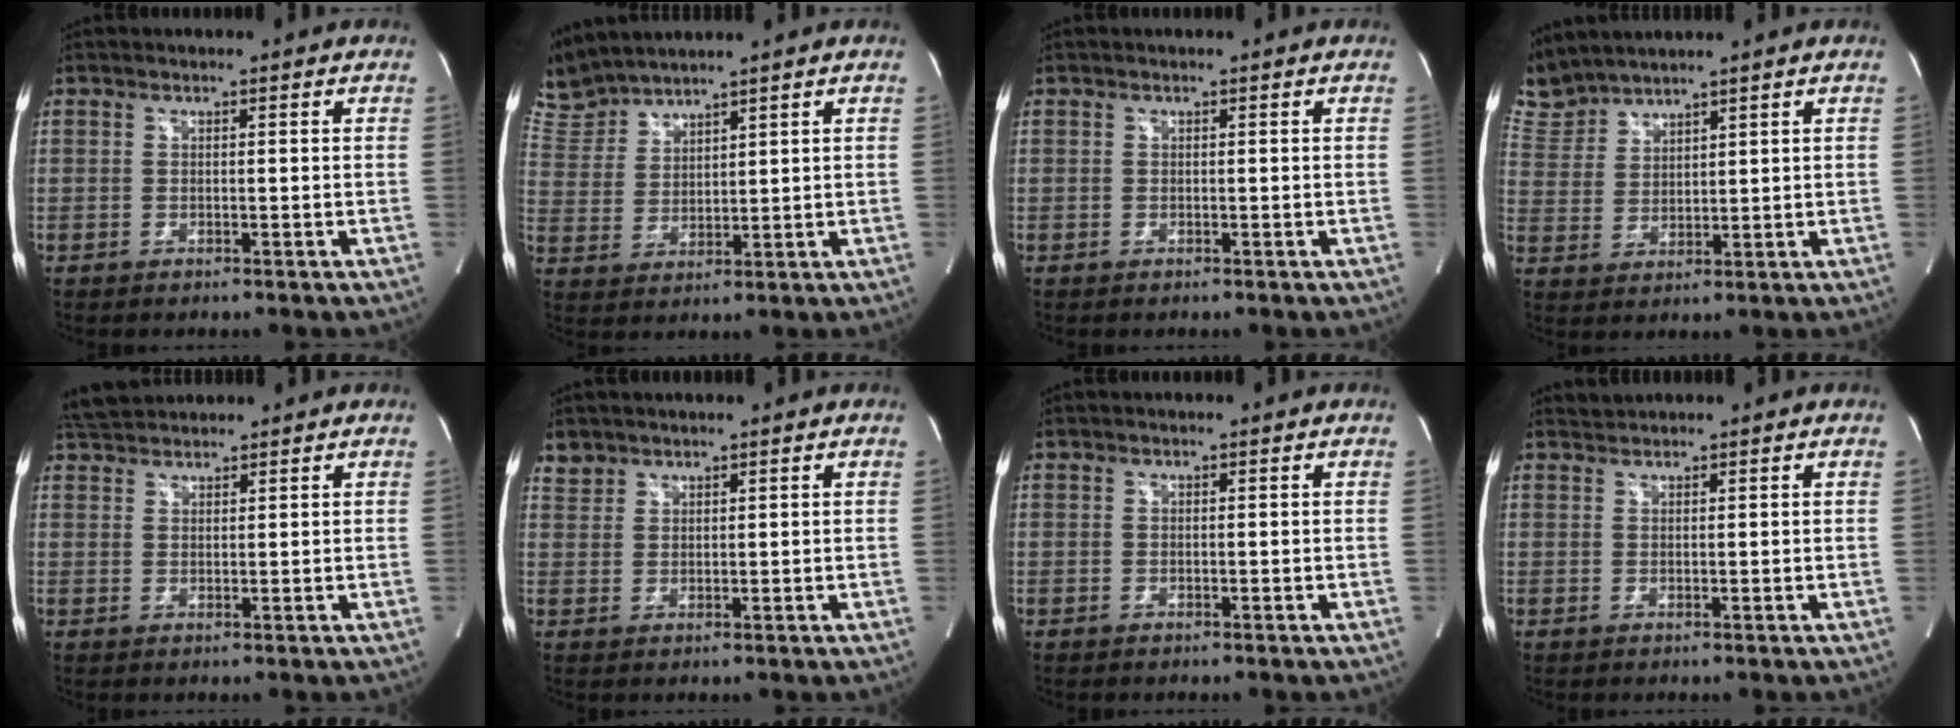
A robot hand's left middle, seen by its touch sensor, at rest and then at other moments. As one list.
[{"total": 7.4, "force": [7.4, 0.6, 0.5], "torque": [-0.032, 0.015, 0.164]}, {"total": 0.0}, {"total": 6.6, "force": [6.5, 0.8, 0.1], "torque": [-0.021, 0.015, 0.146]}, {"total": 4.0, "force": [3.9, 0.8, 0.6], "torque": [-0.022, 0.027, 0.076]}, {"total": 2.3, "force": [1.9, 1.2, -0.3], "torque": [0.008, 0.009, 0.036]}, {"total": 0.0}, {"total": 1.1, "force": [1.0, -0.2, -0.4], "torque": [-0.005, 0.006, 0.023]}]